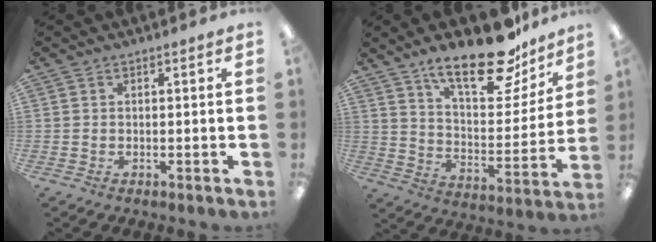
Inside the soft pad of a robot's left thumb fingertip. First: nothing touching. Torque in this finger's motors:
{"motor_torque": [0.46, 0.18, 1.45, -1.33, 0.27]}